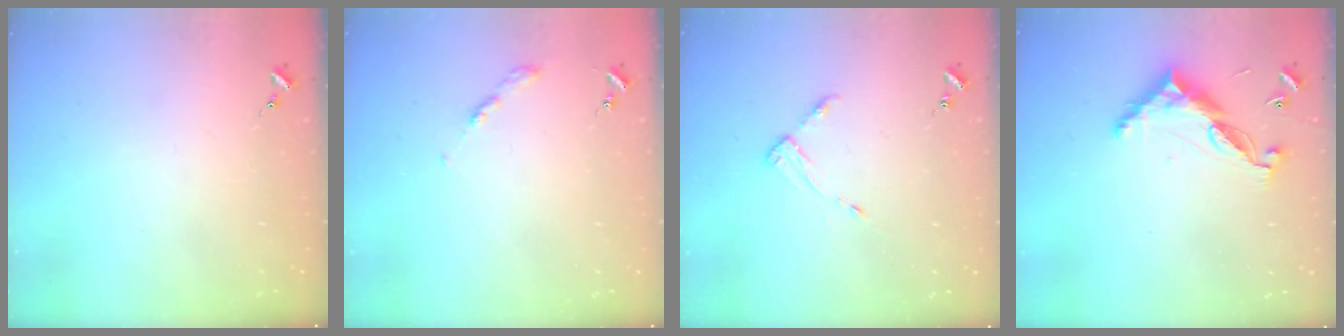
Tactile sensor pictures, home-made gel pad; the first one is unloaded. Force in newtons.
{"total": 2.7, "press": 2.6, "slide": 0.3}
{"total": 4.9, "press": 4.8, "slide": 0.6}
{"total": 10.4, "press": 10.4, "slide": 0.4}